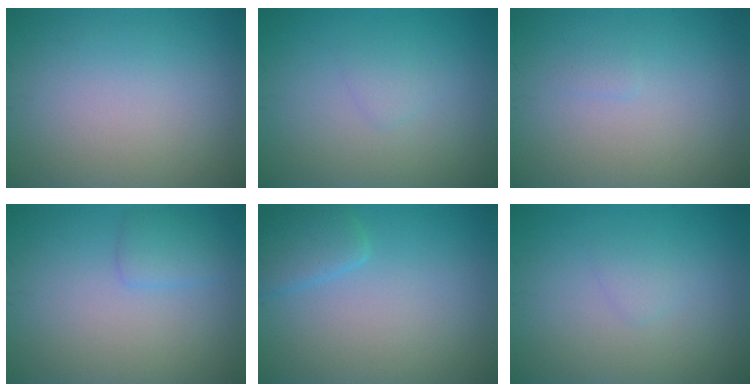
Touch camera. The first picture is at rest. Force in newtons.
{"total": 1.0, "press": 1.0, "slide": 0.1}
{"total": 0.5, "press": 0.5, "slide": 0.1}
{"total": 1.6, "press": 1.6, "slide": 0.1}
{"total": 2.3, "press": 2.3, "slide": 0.1}
{"total": 1.0, "press": 1.0, "slide": 0.1}